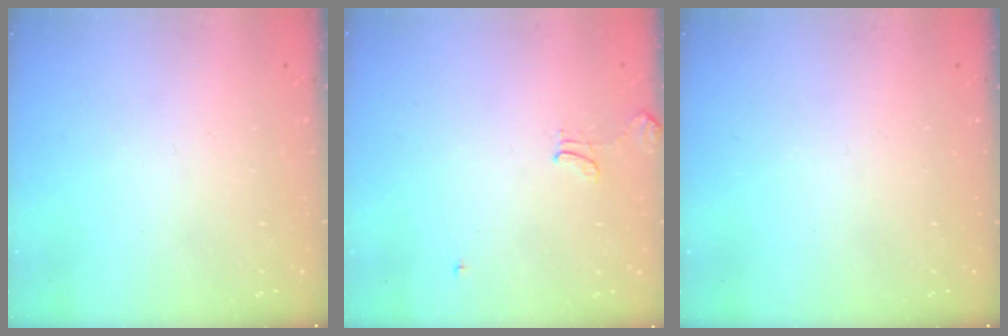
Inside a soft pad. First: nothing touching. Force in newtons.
{"total": 1.3, "press": 1.2, "slide": 0.5}
{"total": 0.0}